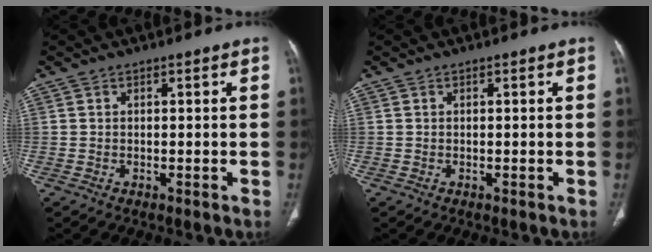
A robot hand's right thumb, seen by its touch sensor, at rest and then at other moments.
{"total": 0.0}